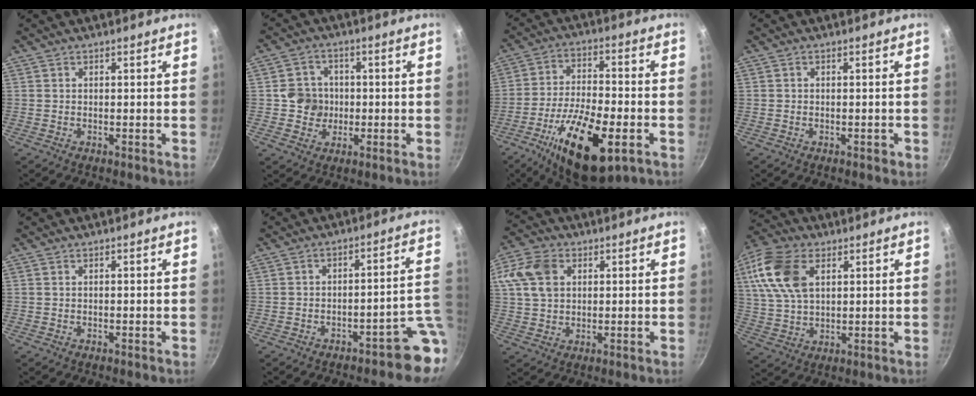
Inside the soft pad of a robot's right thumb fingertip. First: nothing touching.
{"total": 6.2, "force": [-0.4, 5.9, 1.8], "torque": [0.003, 0.013, -0.013]}
{"total": 19.8, "force": [-8.4, 7.8, 16.2], "torque": [-0.266, 0.019, -0.140]}
{"total": 0.9, "force": [-0.5, 0.6, 0.6], "torque": [-0.007, 0.005, -0.004]}
{"total": 0.0}
{"total": 6.8, "force": [-4.0, 1.6, 5.2], "torque": [-0.031, 0.046, -0.056]}
{"total": 10.3, "force": [2.9, 7.6, 6.3], "torque": [-0.112, 0.004, 0.045]}
{"total": 14.2, "force": [4.7, 8.6, 10.2], "torque": [-0.194, 0.002, 0.088]}